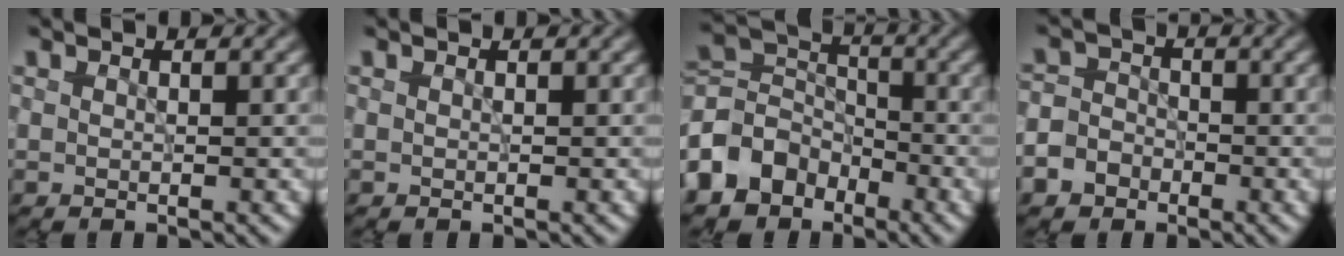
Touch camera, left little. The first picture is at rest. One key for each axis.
{"total": 0.0}
{"total": 6.7, "fx": -3.5, "fy": 5.1, "fz": 2.6, "tx": -0.054, "ty": 0.008, "tz": -0.088}
{"total": 4.4, "fx": -2.4, "fy": 3.5, "fz": 1.3, "tx": -0.007, "ty": -0.005, "tz": -0.052}